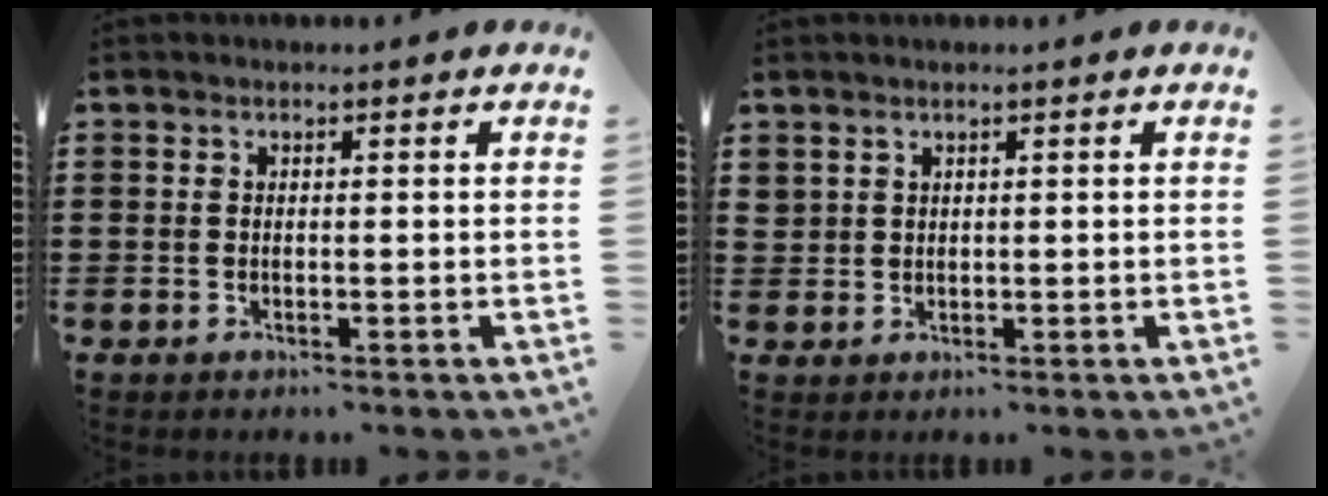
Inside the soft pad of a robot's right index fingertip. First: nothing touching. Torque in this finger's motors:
{"motor_torque": [1.04, 1.09, -0.03, 0.01]}